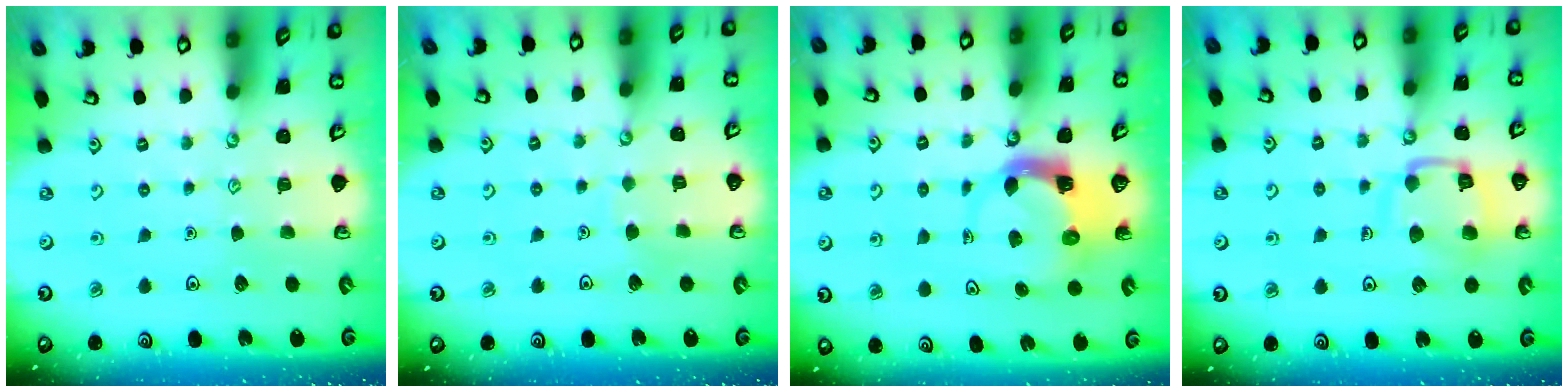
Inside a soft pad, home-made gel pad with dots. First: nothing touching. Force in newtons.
{"total": 2.6, "press": 2.6, "slide": 0.1}
{"total": 5.4, "press": 5.3, "slide": 1.0}
{"total": 12.6, "press": 12.5, "slide": 1.2}